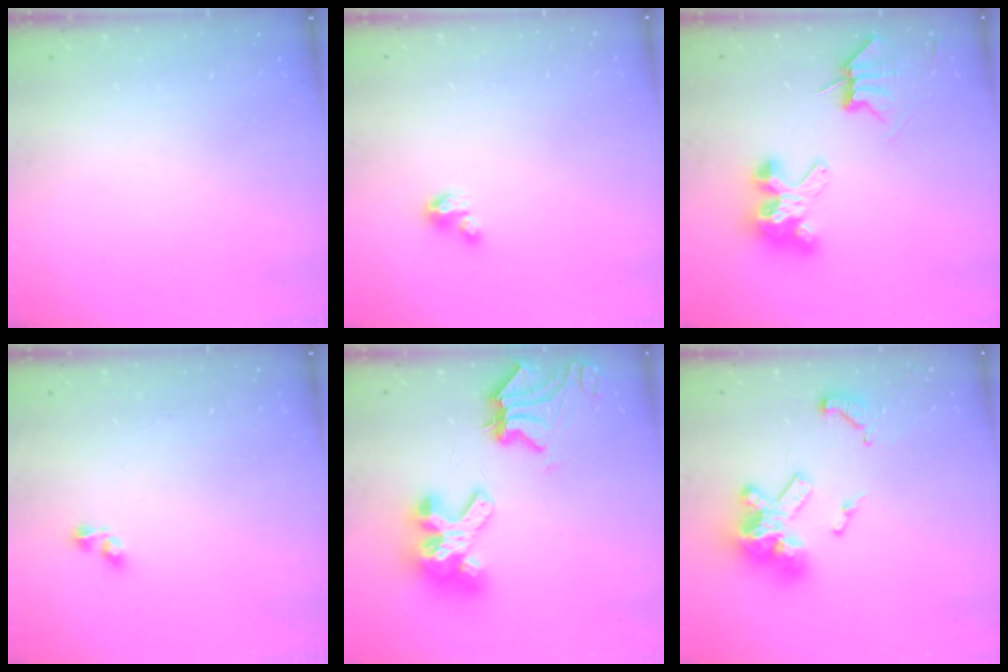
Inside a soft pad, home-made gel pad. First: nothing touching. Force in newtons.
{"total": 2.8, "press": 2.8, "slide": 0.2}
{"total": 7.1, "press": 7.1, "slide": 0.7}
{"total": 3.7, "press": 3.7, "slide": 0.6}
{"total": 12.4, "press": 12.3, "slide": 1.4}
{"total": 17.4, "press": 17.2, "slide": 2.4}